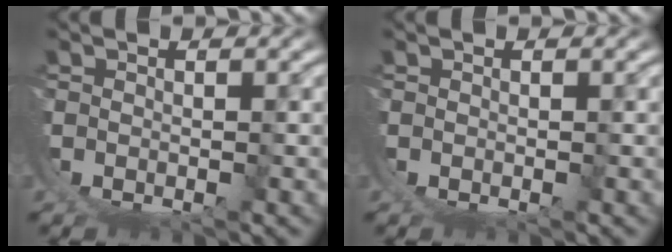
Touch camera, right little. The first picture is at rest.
{"total": 0.0}